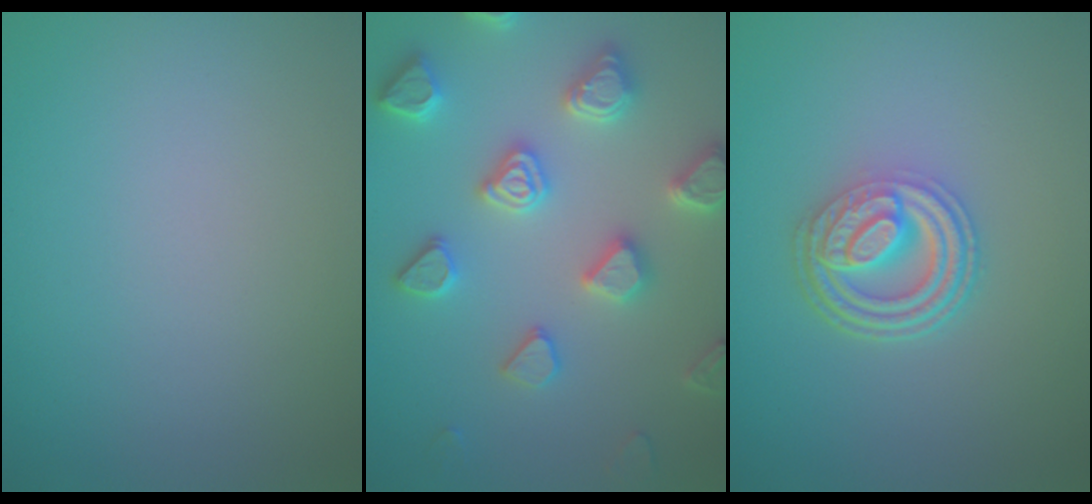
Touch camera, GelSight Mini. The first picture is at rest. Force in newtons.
{"total": 5.0, "press": 4.8, "slide": 1.2}
{"total": 4.8, "press": 3.7, "slide": 3.1}